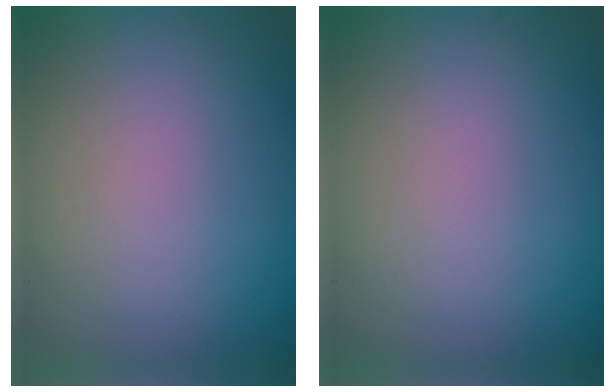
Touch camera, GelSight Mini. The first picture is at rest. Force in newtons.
{"total": 0.0}